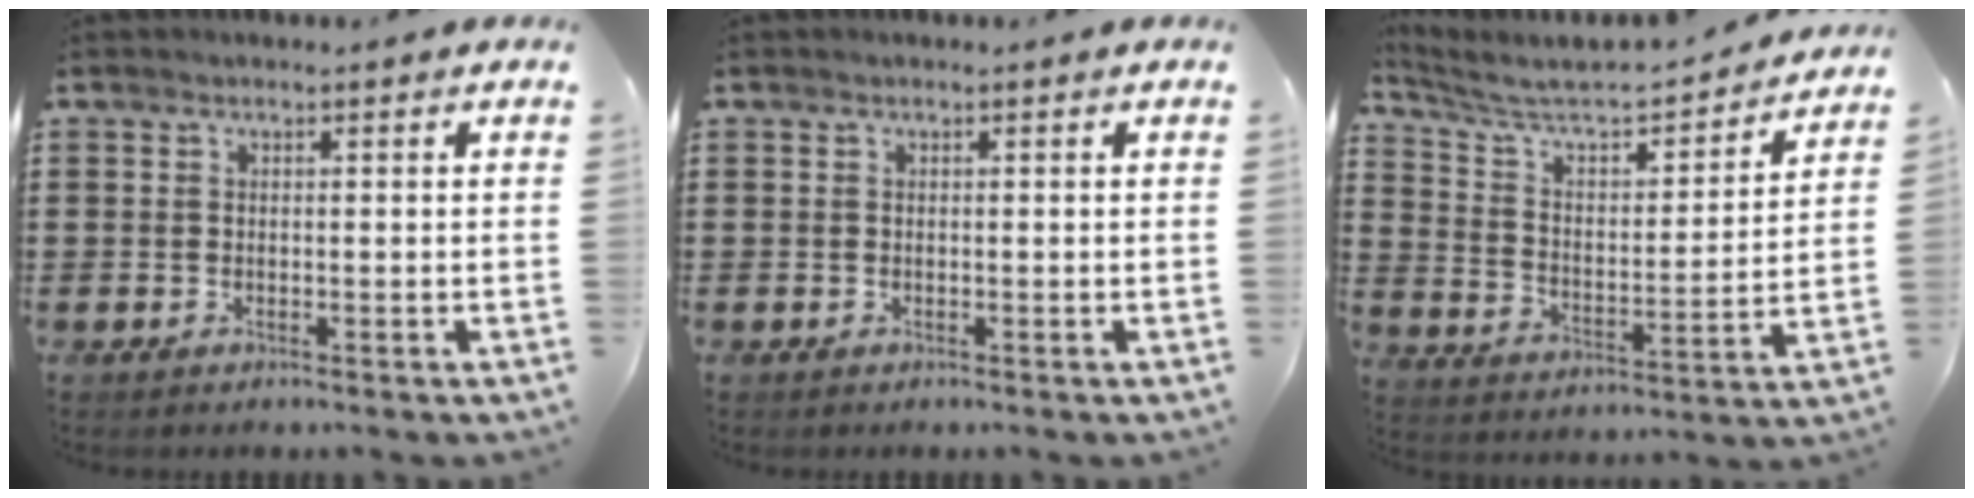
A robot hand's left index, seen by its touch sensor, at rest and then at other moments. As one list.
[{"total": 0.0}, {"total": 5.2, "force": [4.7, 1.1, 1.9], "torque": [-0.064, -0.040, 0.070]}]